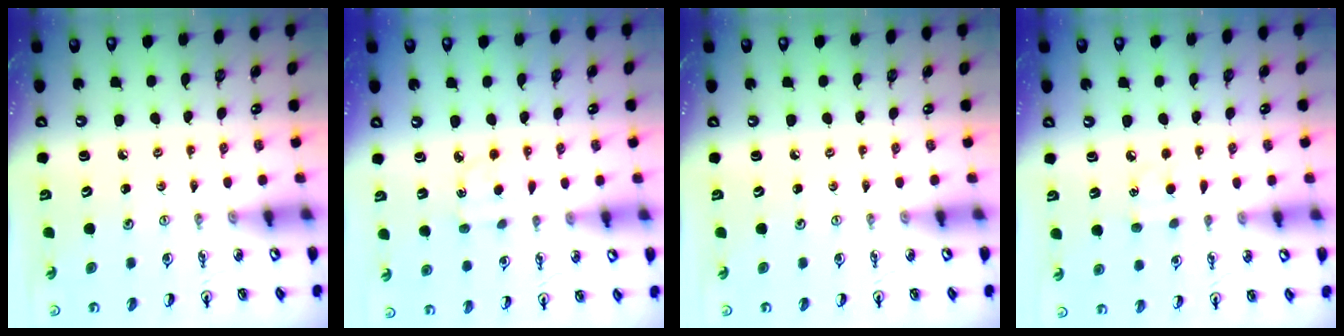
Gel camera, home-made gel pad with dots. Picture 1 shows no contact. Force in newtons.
{"total": 4.6, "press": 4.5, "slide": 0.5}
{"total": 0.0}
{"total": 6.3, "press": 6.3, "slide": 0.7}